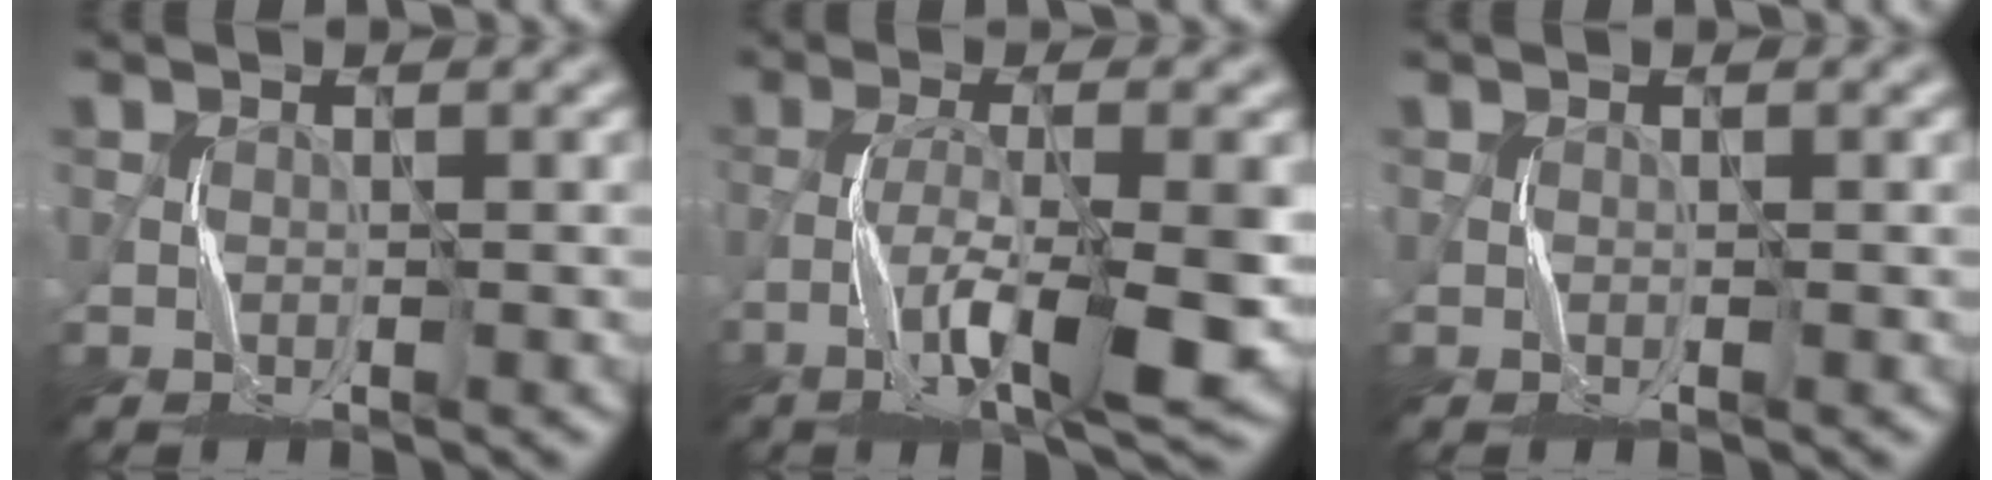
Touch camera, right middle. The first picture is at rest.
{"total": 8.5, "force": [-3.4, 1.7, 7.6], "torque": [-0.138, 0.001, -0.062]}
{"total": 0.0}